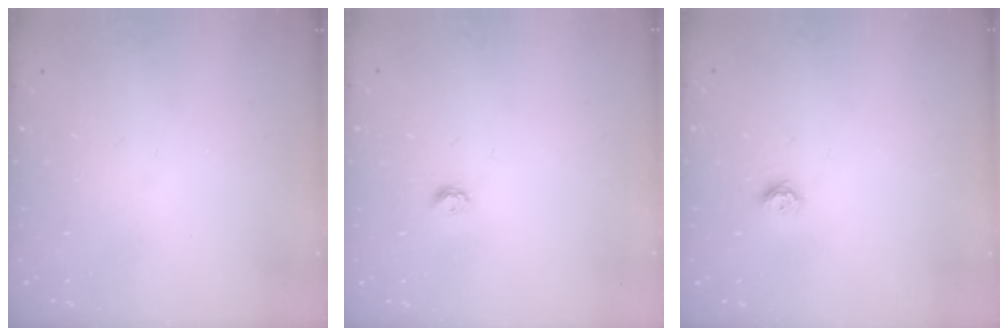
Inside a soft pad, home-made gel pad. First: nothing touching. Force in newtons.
{"total": 4.2, "press": 4.1, "slide": 0.4}
{"total": 5.8, "press": 5.8, "slide": 0.7}